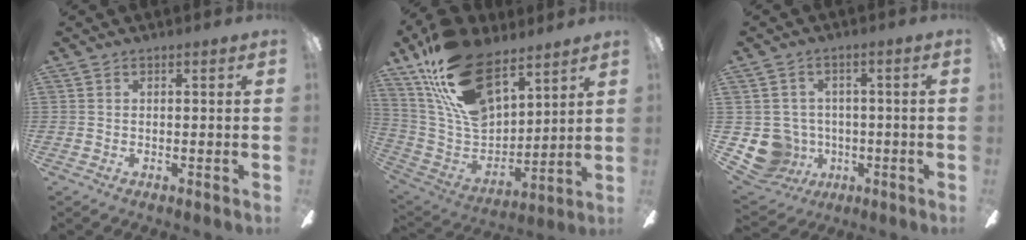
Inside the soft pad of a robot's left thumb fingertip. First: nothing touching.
{"total": 23.3, "force": [14.4, 11.9, 13.9], "torque": [-0.262, -0.079, 0.263]}
{"total": 8.9, "force": [-2.0, 8.3, 2.3], "torque": [-0.084, 0.012, -0.030]}